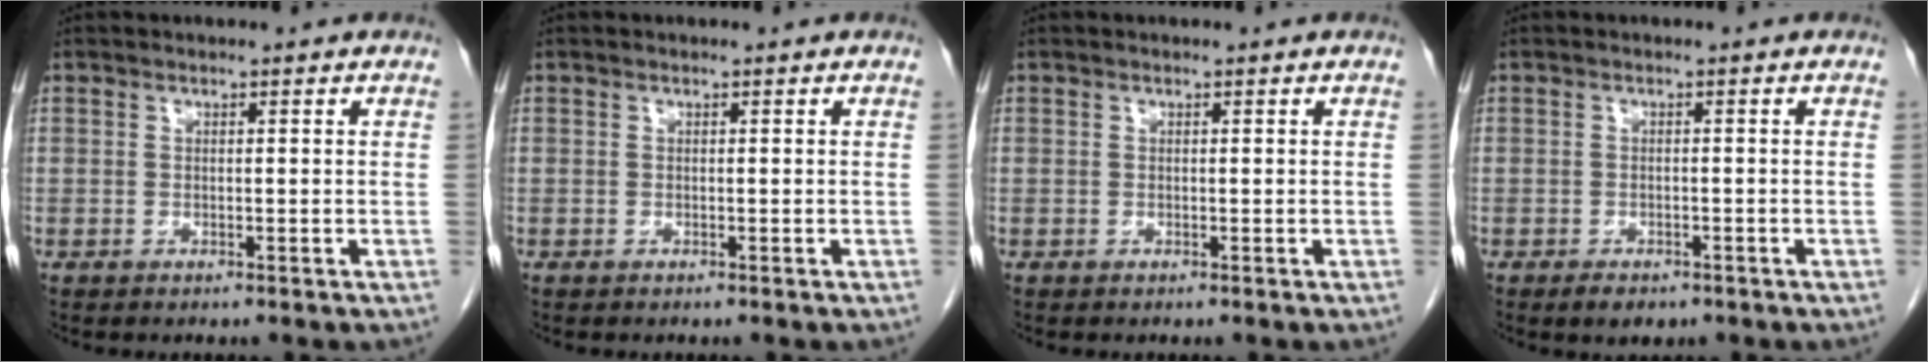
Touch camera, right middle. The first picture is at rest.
{"total": 0.0}
{"total": 0.0}
{"total": 2.7, "force": [-1.8, 1.4, 1.4], "torque": [-0.021, -0.001, -0.020]}